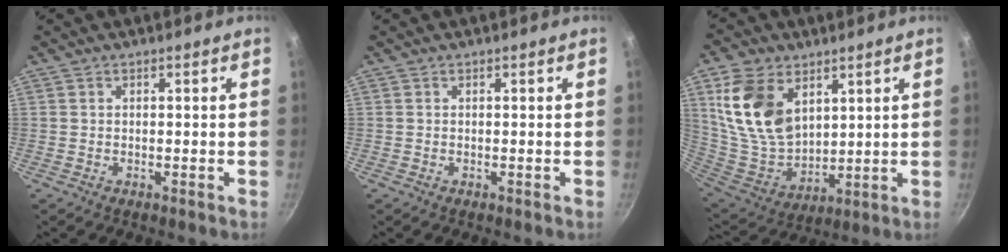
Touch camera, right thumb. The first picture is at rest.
{"total": 0.0}
{"total": 17.2, "force": [6.8, 11.2, 11.1], "torque": [-0.192, -0.037, 0.147]}